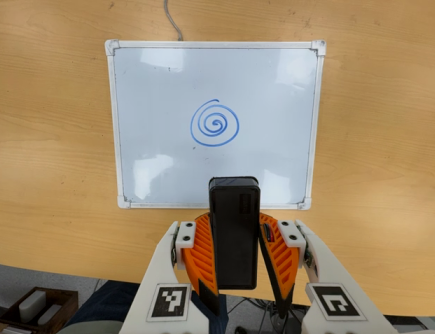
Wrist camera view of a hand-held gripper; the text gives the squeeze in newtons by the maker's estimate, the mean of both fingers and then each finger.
{"total": 8.7, "left": 7.5, "right": 10.0}